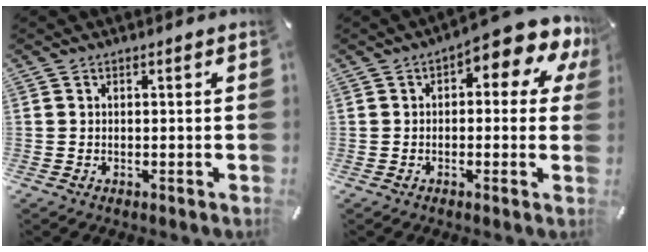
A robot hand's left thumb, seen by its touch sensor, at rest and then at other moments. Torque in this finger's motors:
{"motor_torque": [0.51, 0.57, 0.80, 0.36, 0.01]}